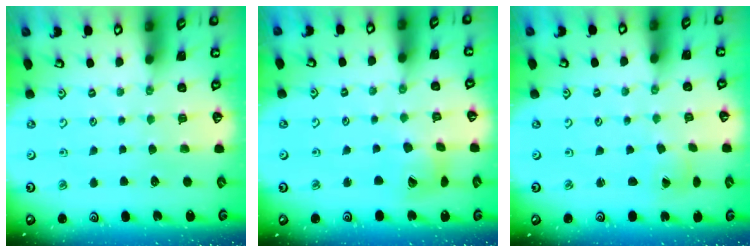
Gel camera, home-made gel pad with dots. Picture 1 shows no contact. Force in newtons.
{"total": 9.7, "press": 9.6, "slide": 1.3}
{"total": 1.8, "press": 1.8, "slide": 0.1}